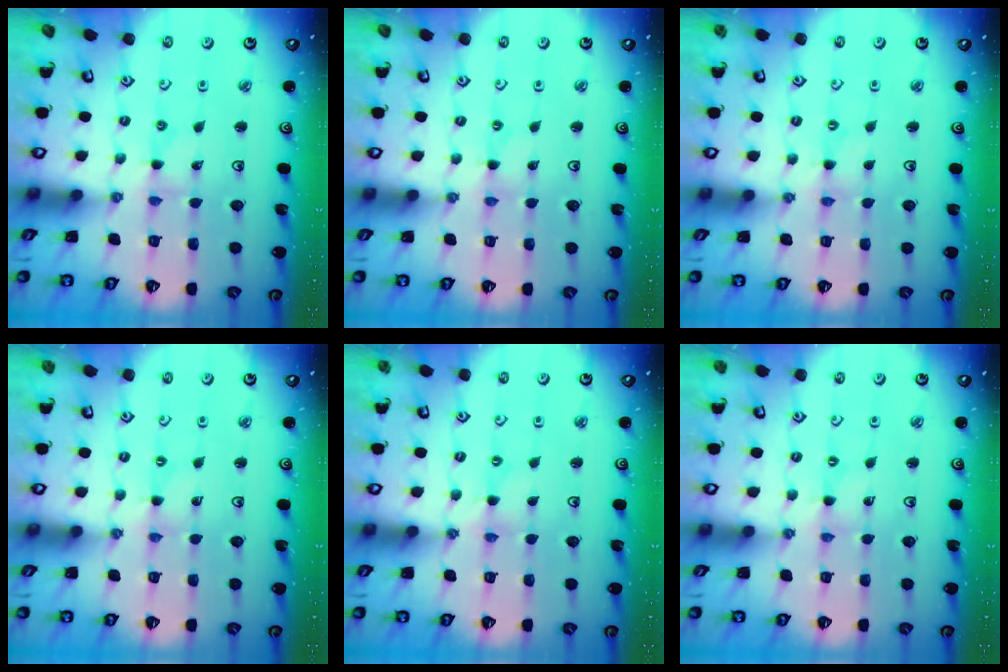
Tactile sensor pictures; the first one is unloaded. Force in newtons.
{"total": 0.0}
{"total": 0.7, "press": 0.7, "slide": 0.1}
{"total": 0.0}
{"total": 0.8, "press": 0.7, "slide": 0.2}
{"total": 0.0}